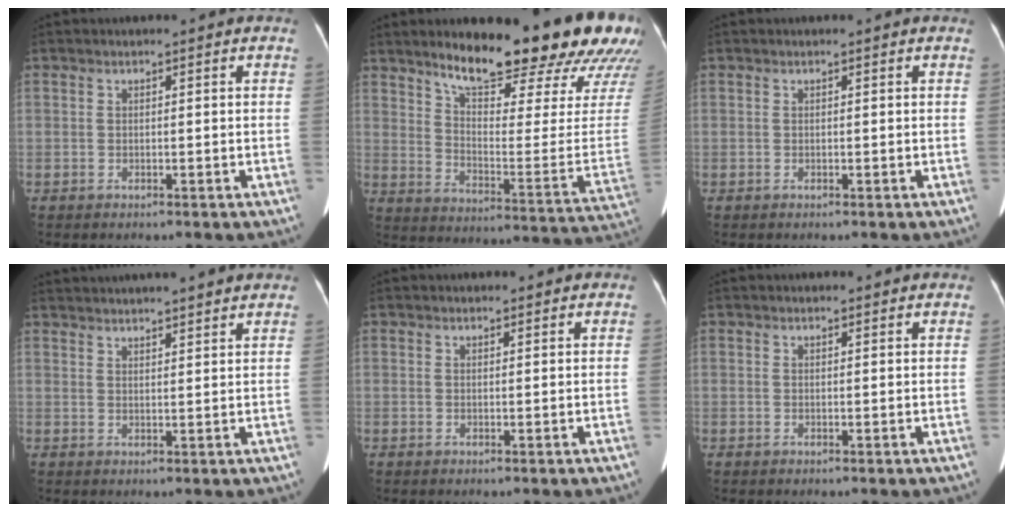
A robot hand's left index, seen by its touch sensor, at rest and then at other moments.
{"total": 25.4, "force": [20.5, 3.7, 14.4], "torque": [-0.202, -0.078, 0.264]}
{"total": 0.0}
{"total": 17.2, "force": [15.8, 1.7, 6.6], "torque": [-0.100, 0.030, 0.211]}
{"total": 2.5, "force": [2.3, 0.7, 0.6], "torque": [-0.006, 0.003, 0.026]}
{"total": 3.7, "force": [3.5, 0.7, 1.1], "torque": [-0.011, 0.005, 0.035]}